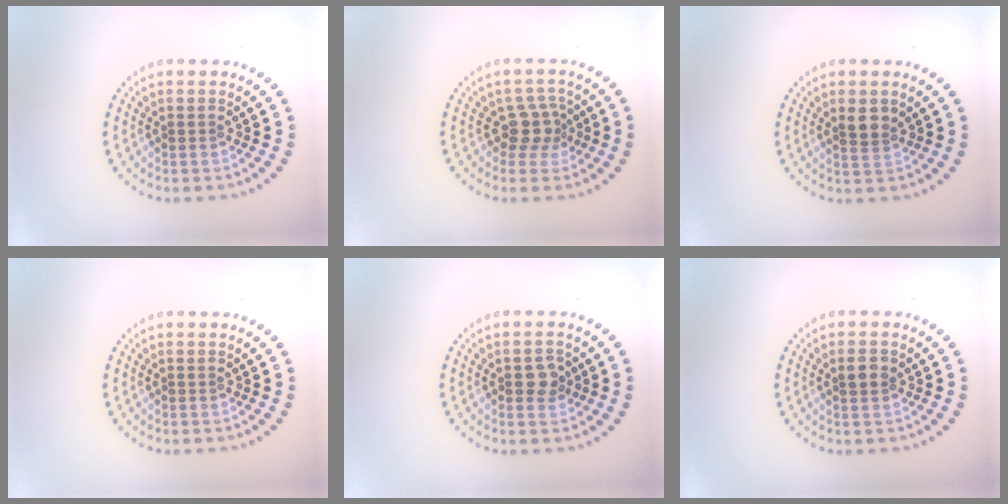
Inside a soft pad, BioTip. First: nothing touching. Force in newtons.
{"total": 2.7, "press": 2.1, "slide": 1.7}
{"total": 2.0, "press": 1.7, "slide": 0.9}
{"total": 0.0}
{"total": 1.9, "press": 1.9, "slide": 0.3}
{"total": 1.5, "press": 1.5, "slide": 0.3}